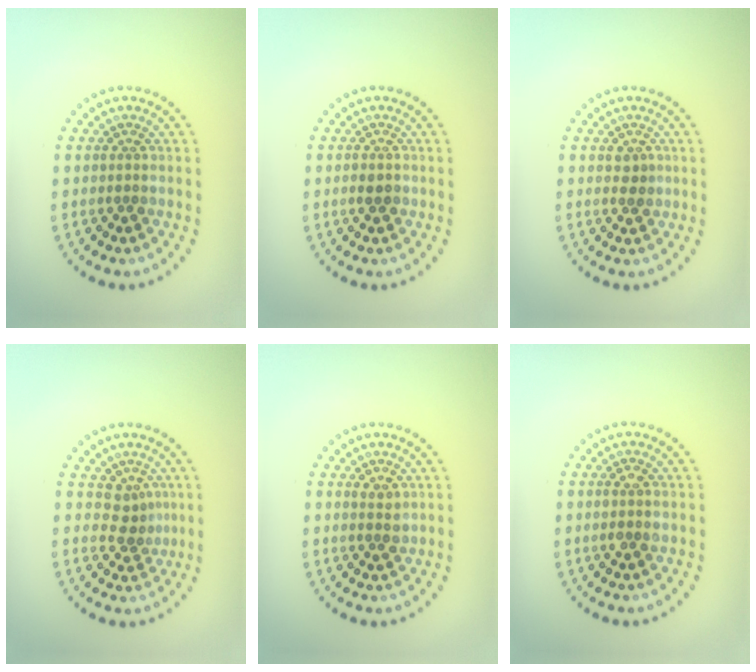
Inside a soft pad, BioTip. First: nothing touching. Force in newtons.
{"total": 1.2, "press": 1.1, "slide": 0.3}
{"total": 1.1, "press": 1.1, "slide": 0.3}
{"total": 2.0, "press": 1.5, "slide": 1.3}
{"total": 1.0, "press": 1.0, "slide": 0.4}
{"total": 1.4, "press": 1.3, "slide": 0.5}